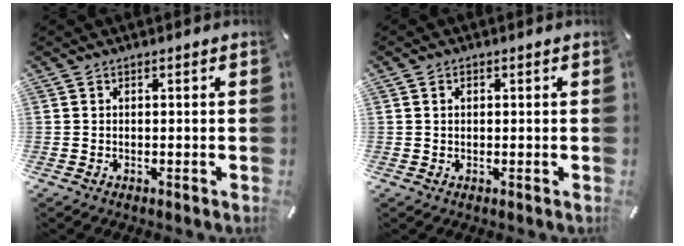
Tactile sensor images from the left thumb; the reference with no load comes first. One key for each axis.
{"total": 1.2, "fx": 0.3, "fy": 0.9, "fz": 0.7, "tx": -0.017, "ty": 0.005, "tz": 0.004}